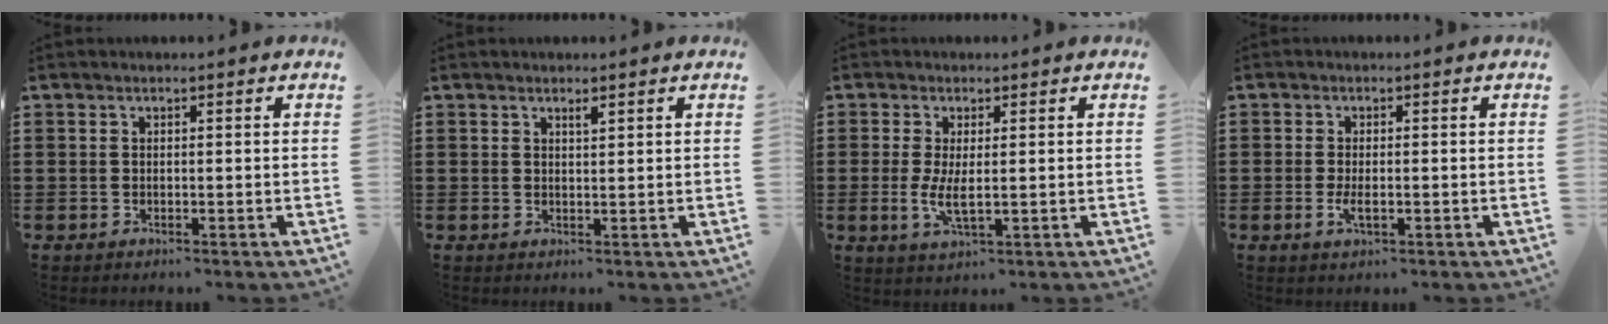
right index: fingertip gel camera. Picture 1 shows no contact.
{"total": 0.9, "force": [0.8, 0.1, 0.5], "torque": [-0.010, 0.000, 0.014]}
{"total": 4.2, "force": [0.0, 1.2, 4.0], "torque": [-0.082, -0.004, -0.001]}
{"total": 2.4, "force": [-0.5, 0.8, 2.2], "torque": [-0.047, -0.006, -0.011]}